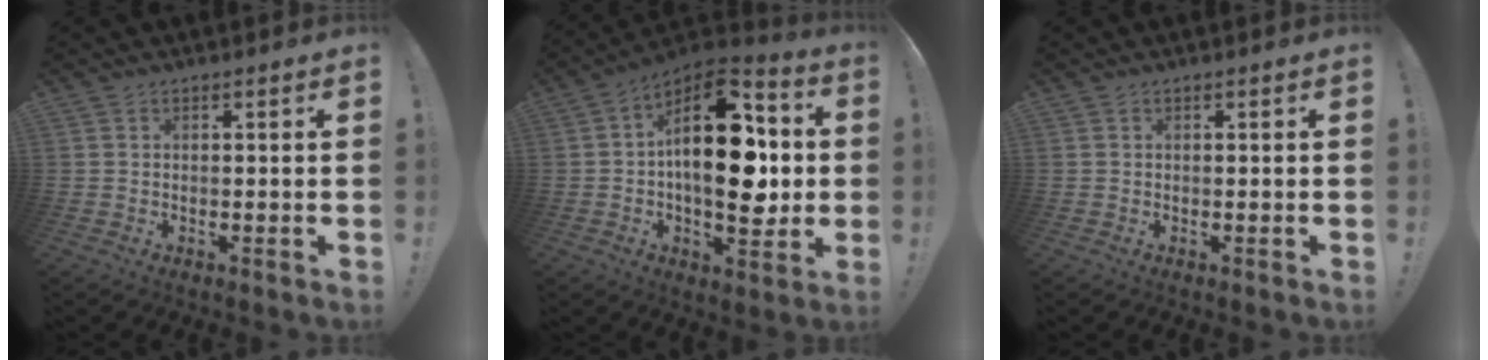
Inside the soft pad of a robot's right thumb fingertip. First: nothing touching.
{"total": 21.1, "force": [1.7, 11.1, 17.9], "torque": [-0.281, -0.007, 0.026]}
{"total": 0.0}